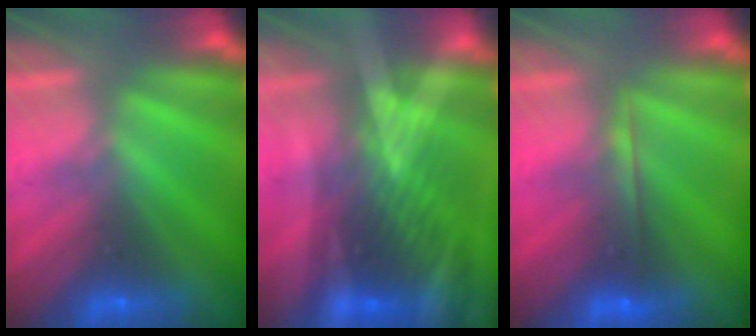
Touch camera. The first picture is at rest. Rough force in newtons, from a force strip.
{"total": 2.9}
{"total": 2.0}